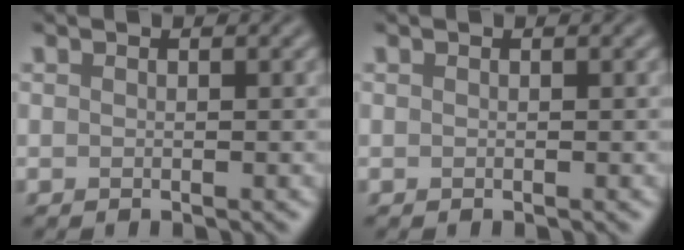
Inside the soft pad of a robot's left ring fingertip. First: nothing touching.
{"total": 0.0}